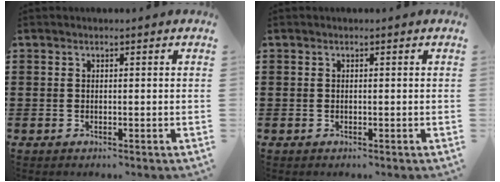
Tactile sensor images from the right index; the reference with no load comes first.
{"total": 0.0}